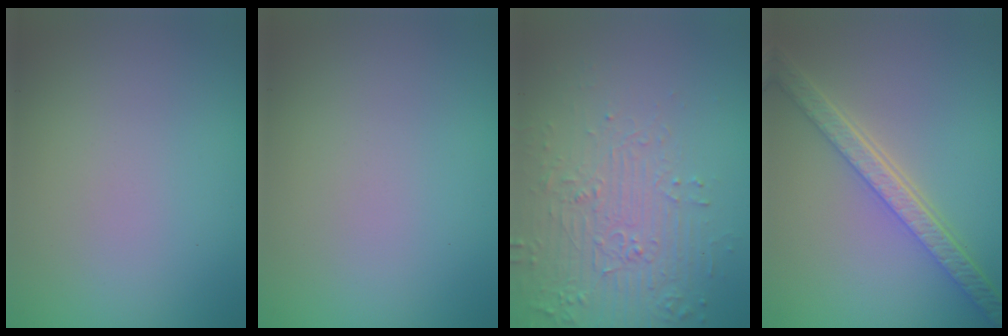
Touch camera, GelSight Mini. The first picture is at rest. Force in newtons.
{"total": 0.0}
{"total": 5.9, "press": 3.9, "slide": 4.5}
{"total": 5.7, "press": 4.4, "slide": 3.7}